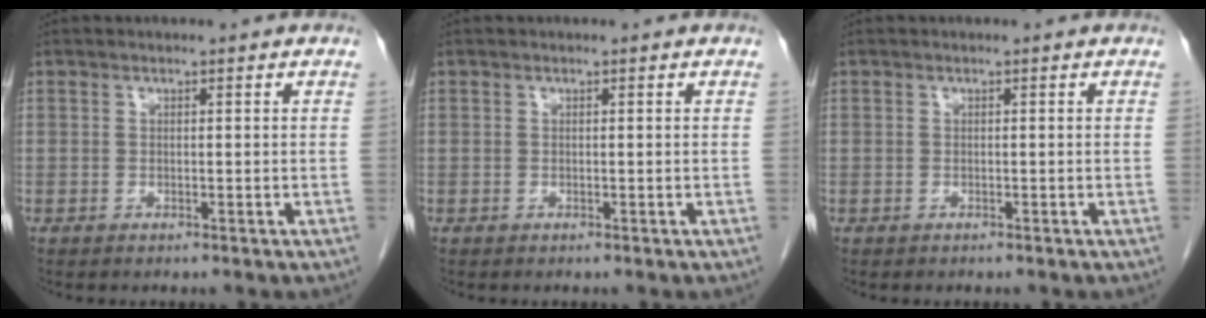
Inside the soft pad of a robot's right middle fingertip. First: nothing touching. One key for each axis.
{"total": 0.0}
{"total": 0.0}